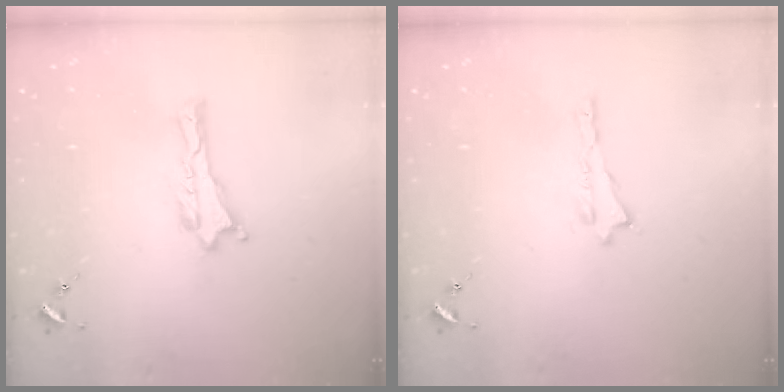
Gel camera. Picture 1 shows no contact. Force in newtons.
{"total": 0.0}